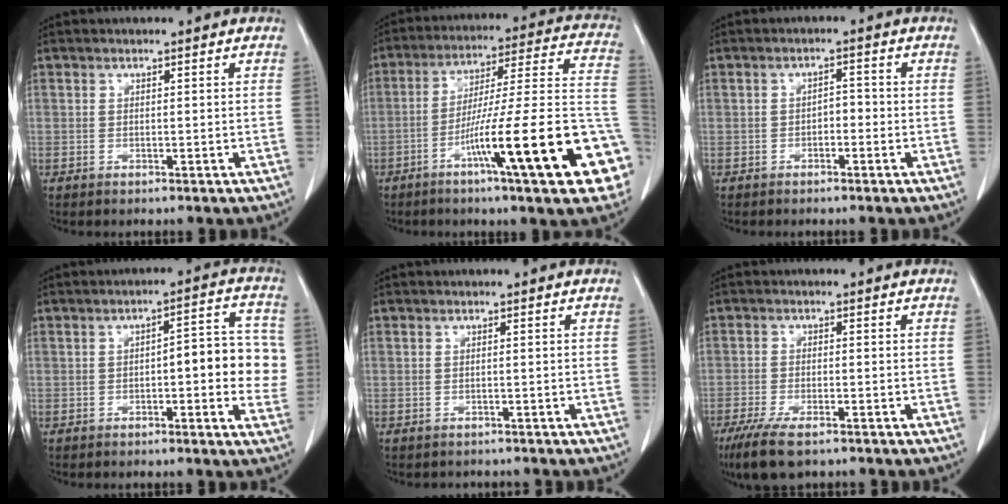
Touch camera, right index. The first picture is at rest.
{"total": 23.0, "force": [-9.1, 0.8, 21.1], "torque": [-0.237, 0.002, -0.142]}
{"total": 1.9, "force": [-0.8, 1.0, 1.5], "torque": [-0.016, 0.007, -0.014]}
{"total": 9.2, "force": [-0.3, 2.9, 8.7], "torque": [-0.099, 0.027, -0.005]}
{"total": 1.8, "force": [-1.5, 0.9, 0.0], "torque": [-0.008, 0.000, -0.023]}
{"total": 8.0, "force": [-5.7, 2.0, 5.2], "torque": [-0.095, -0.019, -0.095]}